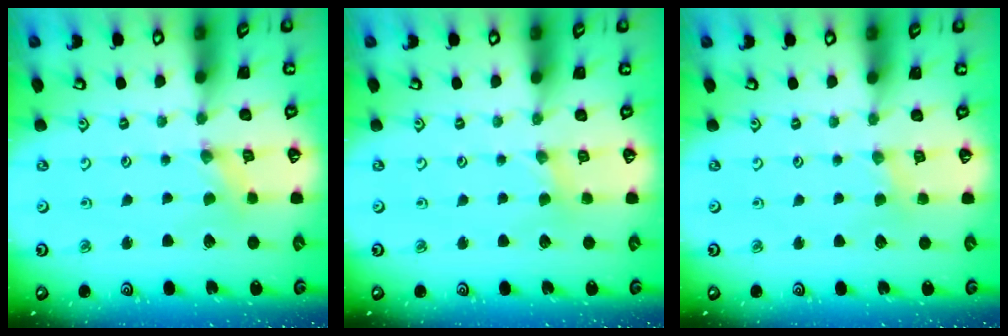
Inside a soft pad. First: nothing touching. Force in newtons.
{"total": 1.7, "press": 1.7, "slide": 0.4}
{"total": 1.9, "press": 1.8, "slide": 0.3}